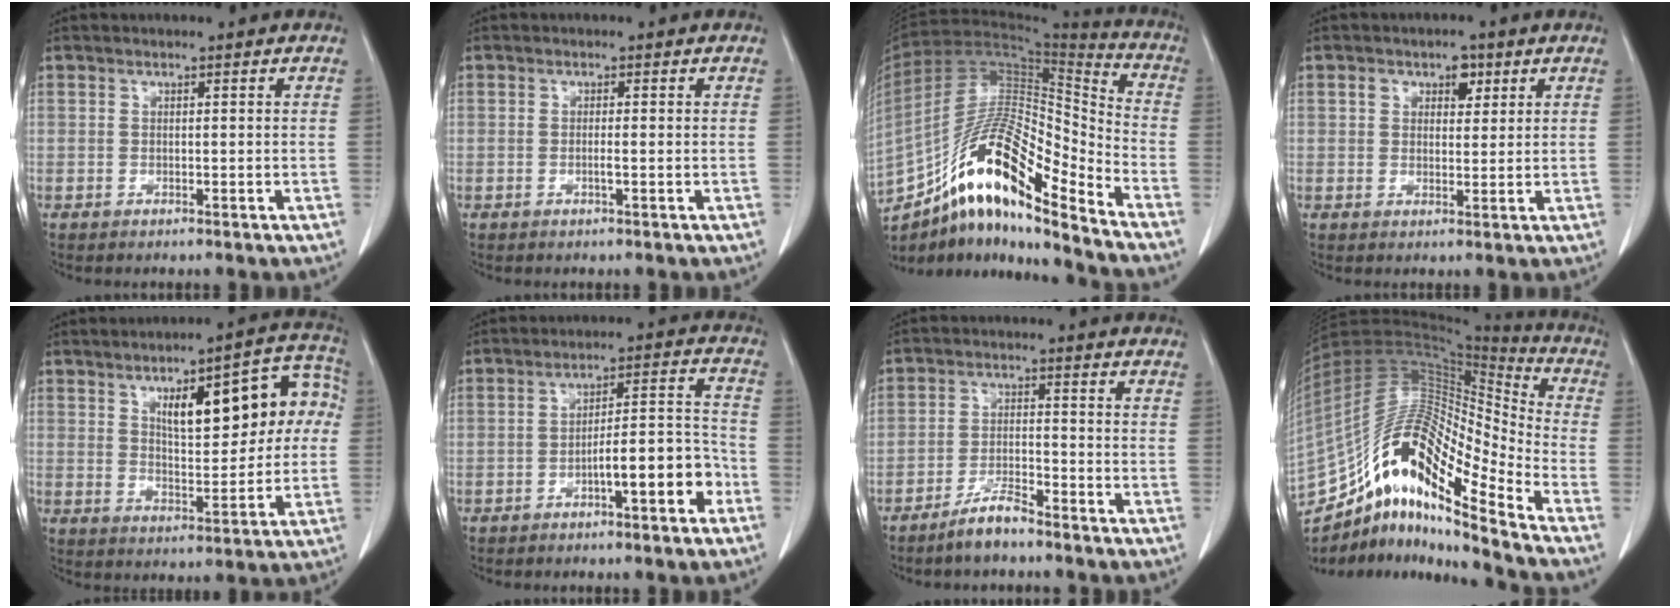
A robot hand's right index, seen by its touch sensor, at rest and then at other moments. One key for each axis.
{"total": 1.2, "fx": -0.3, "fy": 0.0, "fz": 1.1, "tx": -0.023, "ty": -0.002, "tz": -0.005}
{"total": 21.2, "fx": -14.1, "fy": 3.9, "fz": 15.4, "tx": -0.297, "ty": 0.009, "tz": -0.251}
{"total": 3.8, "fx": 1.7, "fy": 2.4, "fz": 2.4, "tx": -0.033, "ty": 0.009, "tz": 0.027}
{"total": 15.4, "fx": 3.8, "fy": 5.4, "fz": 13.9, "tx": -0.177, "ty": 0.039, "tz": 0.056}
{"total": 9.0, "fx": -4.1, "fy": 1.5, "fz": 7.8, "tx": -0.114, "ty": 0.027, "tz": -0.059}
{"total": 4.7, "fx": -4.1, "fy": 0.9, "fz": 2.2, "tx": -0.044, "ty": -0.002, "tz": -0.078}
{"total": 20.7, "fx": -13.9, "fy": 3.6, "fz": 14.9, "tx": -0.302, "ty": 0.026, "tz": -0.253}